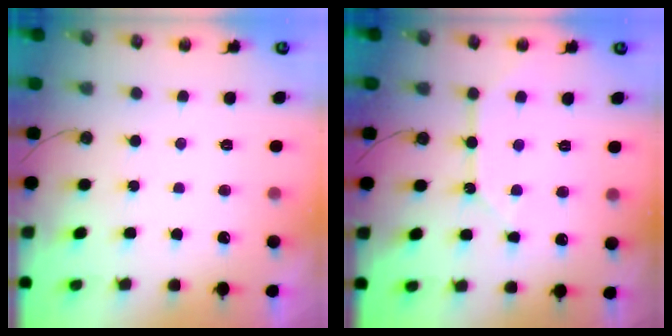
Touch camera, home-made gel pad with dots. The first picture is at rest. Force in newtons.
{"total": 10.3, "press": 10.2, "slide": 1.2}